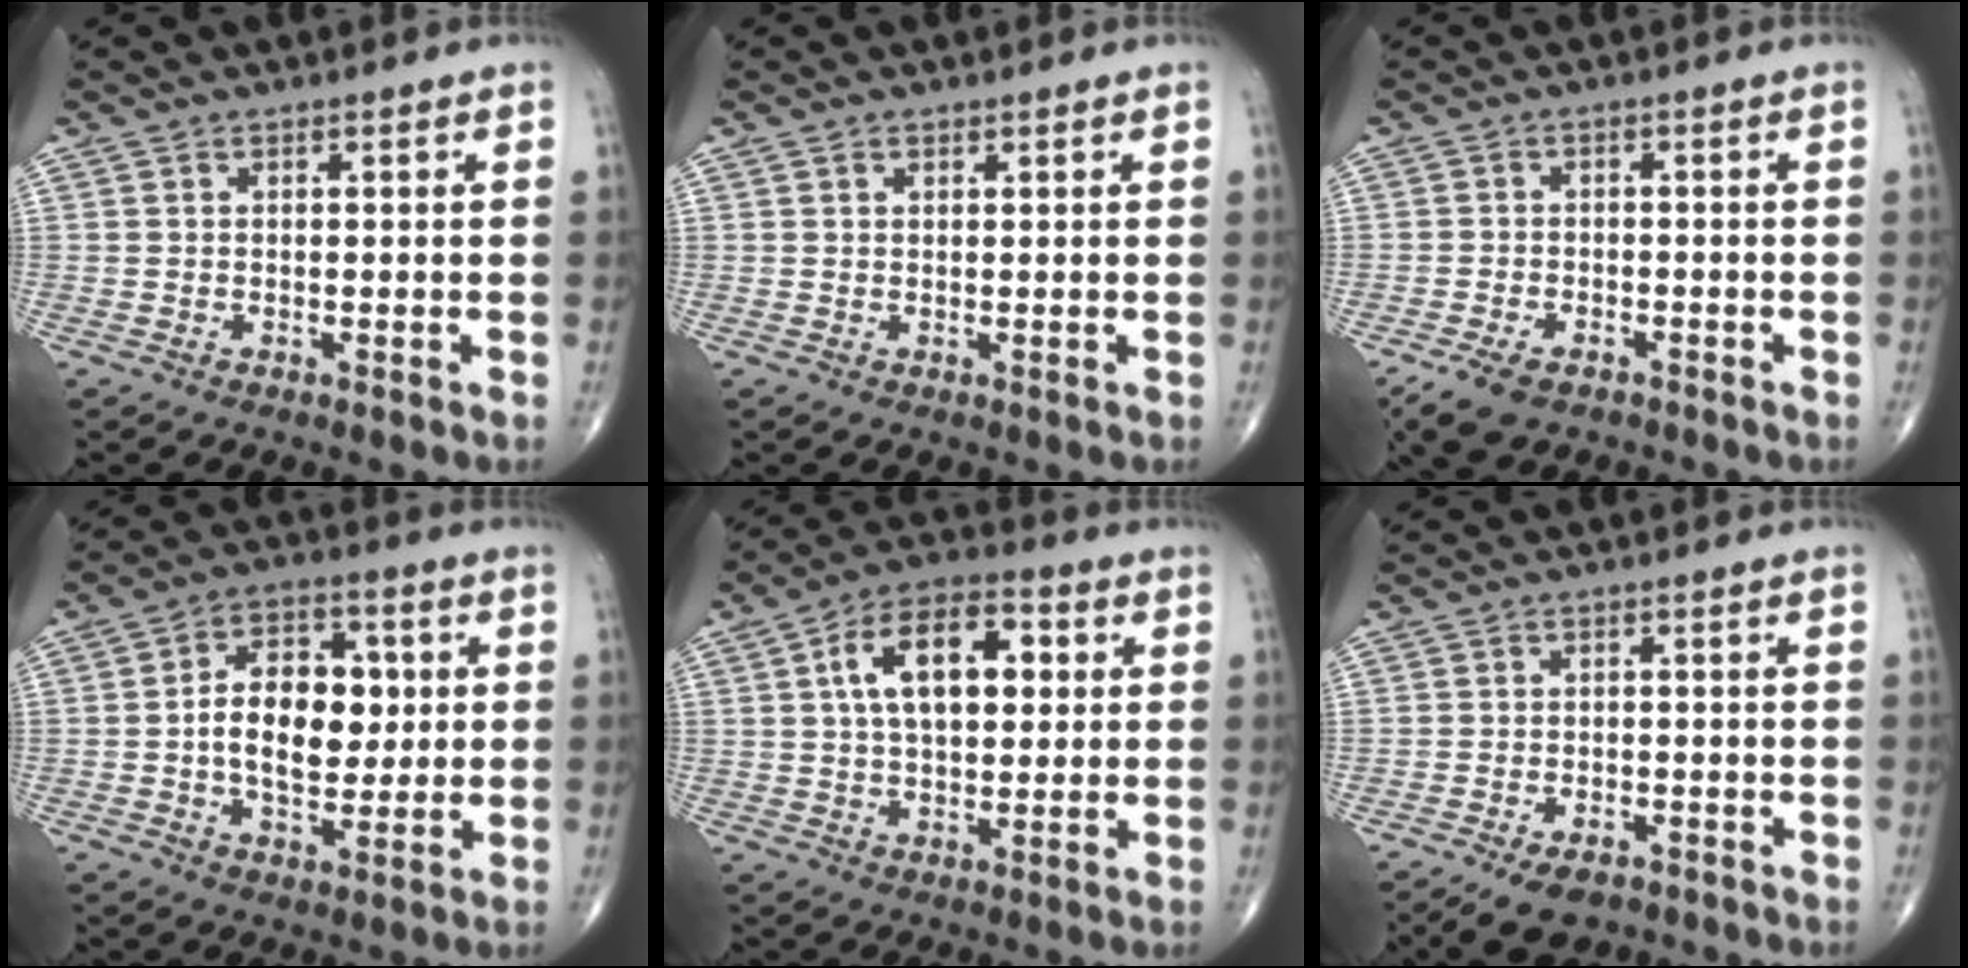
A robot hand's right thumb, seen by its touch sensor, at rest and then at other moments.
{"total": 0.8, "force": [0.5, 0.5, 0.3], "torque": [-0.001, -0.003, 0.007]}
{"total": 6.2, "force": [-3.9, 3.3, 3.4], "torque": [-0.065, 0.005, -0.066]}
{"total": 12.9, "force": [0.4, 8.1, 10.1], "torque": [-0.127, 0.014, 0.004]}
{"total": 13.9, "force": [2.9, 7.7, 11.2], "torque": [-0.166, 0.018, 0.041]}
{"total": 6.3, "force": [-4.4, 3.2, 3.2], "torque": [-0.047, 0.009, -0.069]}